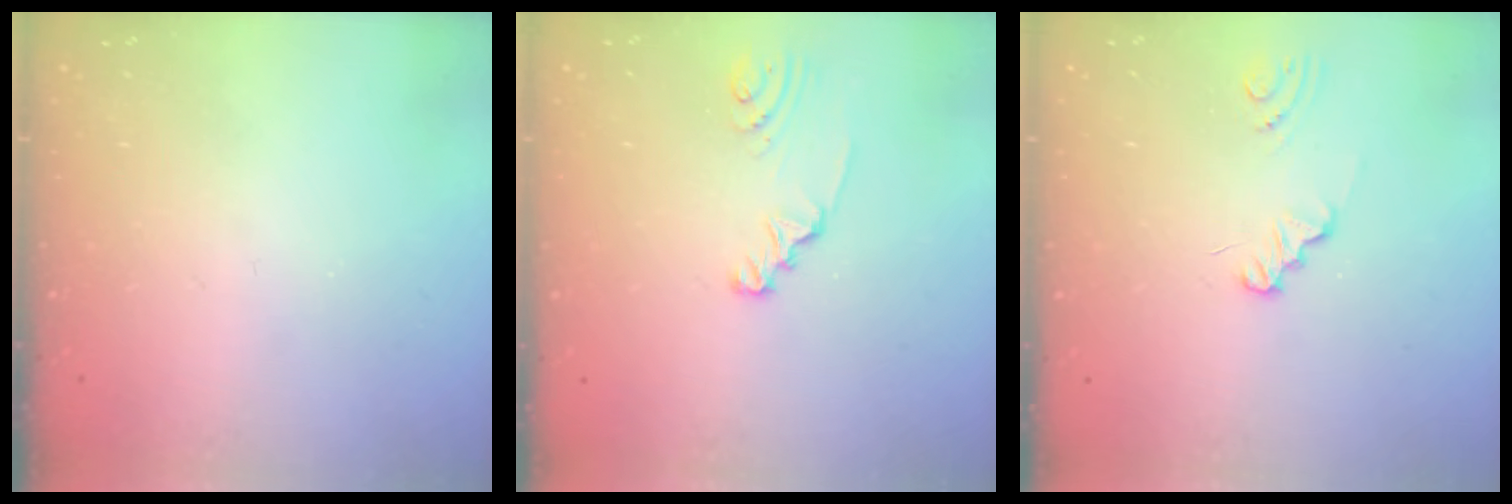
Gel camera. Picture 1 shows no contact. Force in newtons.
{"total": 2.3, "press": 2.3, "slide": 0.1}
{"total": 1.5, "press": 1.4, "slide": 0.1}